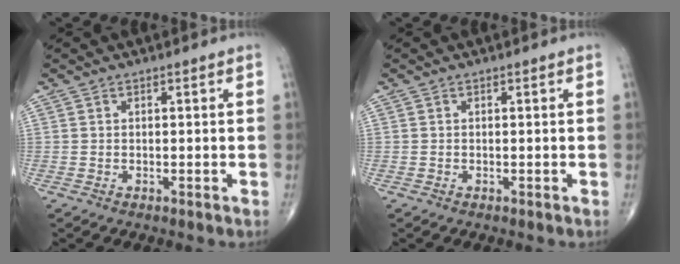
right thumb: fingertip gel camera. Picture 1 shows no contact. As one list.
[{"total": 0.0}]